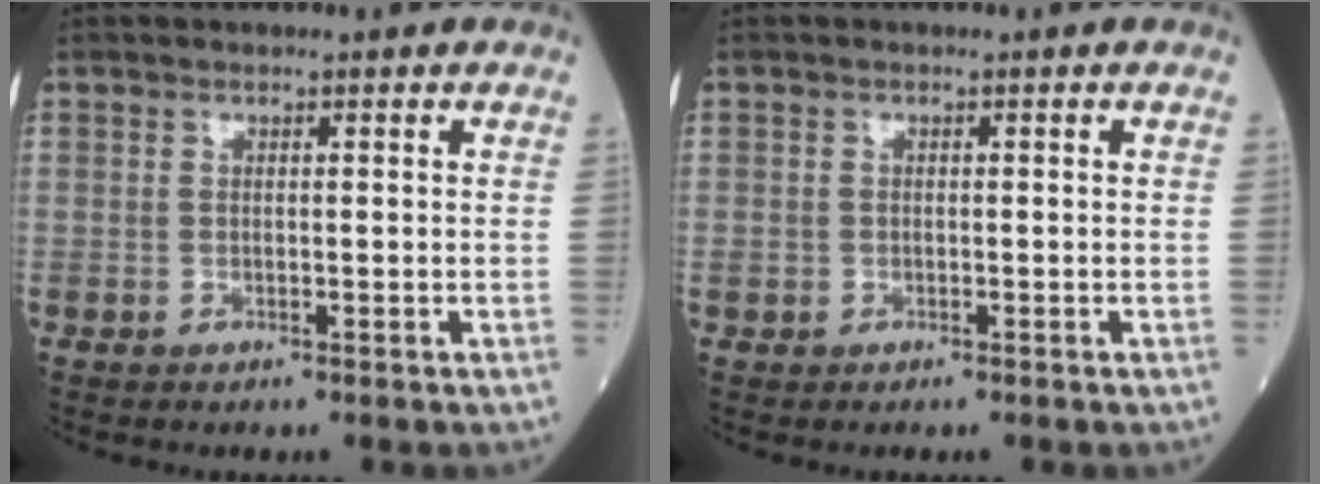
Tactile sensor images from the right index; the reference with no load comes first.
{"total": 0.7, "force": [-0.2, 0.6, 0.1], "torque": [-0.001, 0.003, -0.002]}